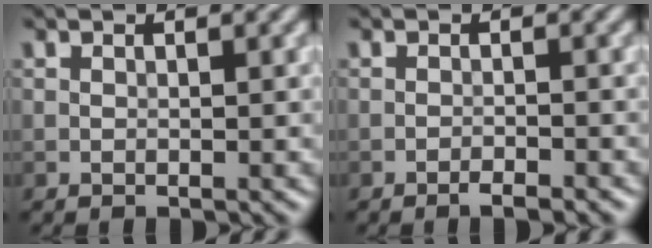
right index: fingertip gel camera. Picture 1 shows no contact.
{"total": 1.3, "force": [-1.0, 0.1, 0.8], "torque": [-0.012, 0.002, -0.018]}